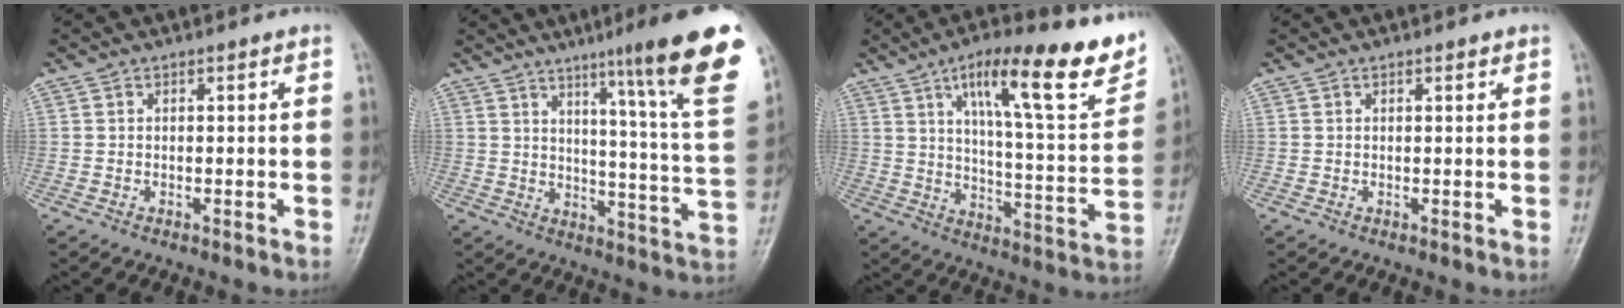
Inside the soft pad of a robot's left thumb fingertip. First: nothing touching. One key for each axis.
{"total": 21.0, "fx": 12.6, "fy": 0.9, "fz": 16.8, "tx": -0.205, "ty": -0.066, "tz": 0.165}
{"total": 21.2, "fx": 12.4, "fy": 4.6, "fz": 16.5, "tx": -0.208, "ty": -0.047, "tz": 0.191}
{"total": 0.7, "fx": 0.5, "fy": 0.3, "fz": 0.4, "tx": -0.004, "ty": -0.002, "tz": 0.005}